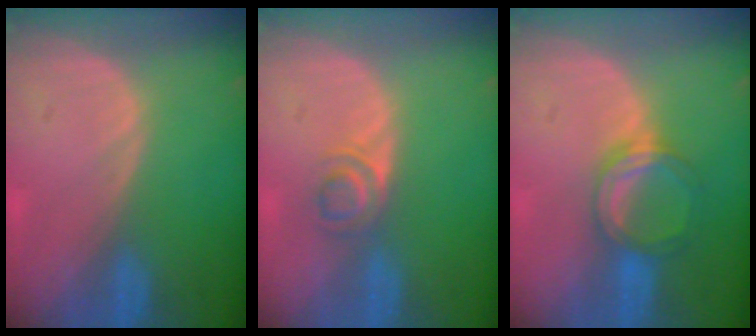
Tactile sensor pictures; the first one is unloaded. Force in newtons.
{"total": 3.1, "press": 2.9, "slide": 0.8}
{"total": 5.2, "press": 4.9, "slide": 1.5}